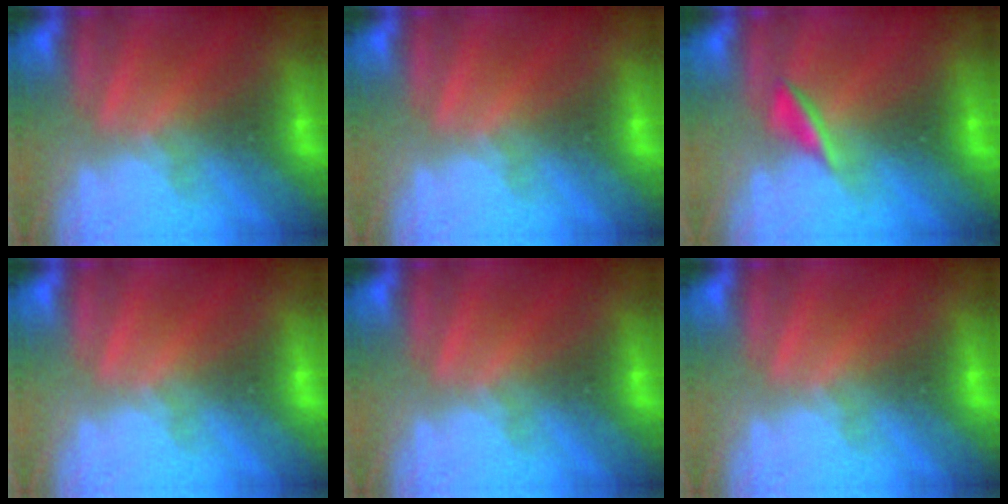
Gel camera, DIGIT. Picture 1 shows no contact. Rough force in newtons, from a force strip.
{"total": 0.0}
{"total": 2.1}
{"total": 0.0}
{"total": 0.0}
{"total": 0.0}